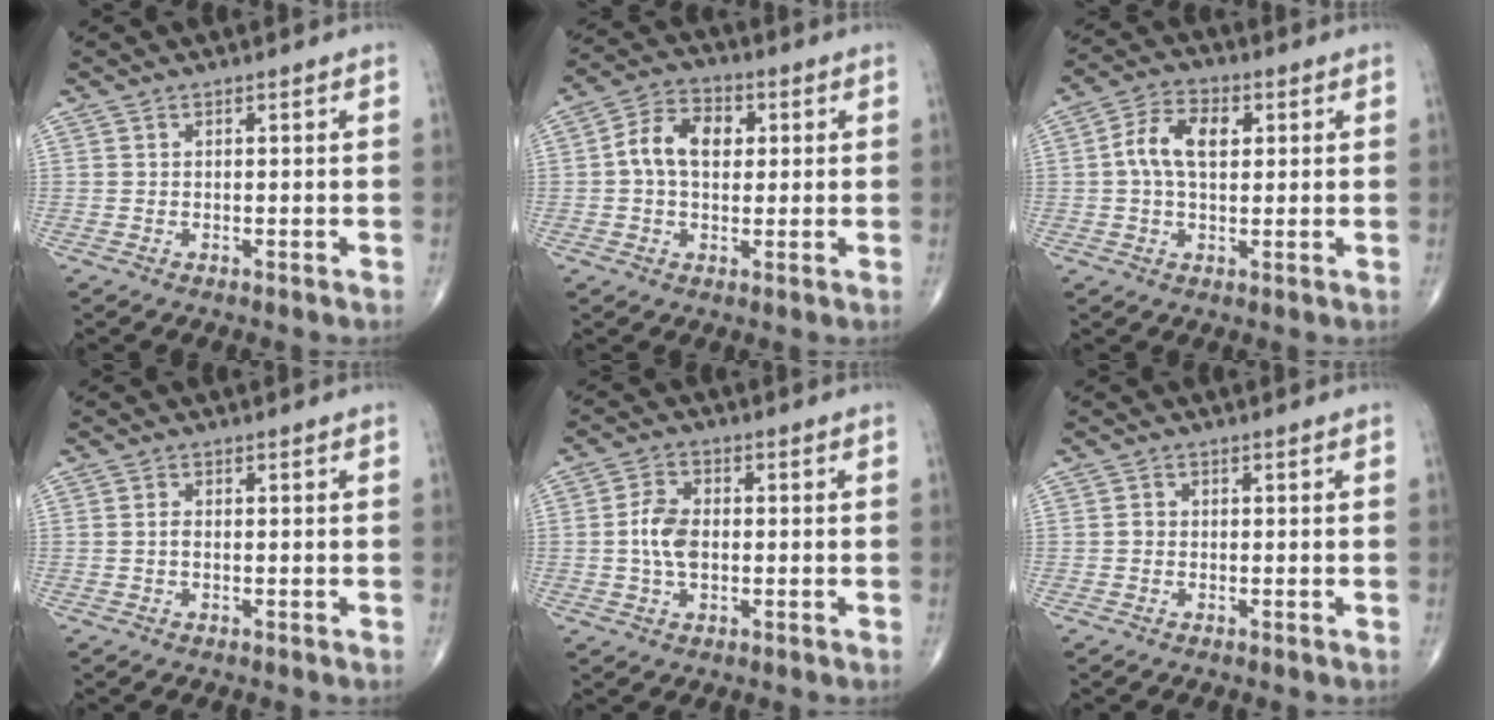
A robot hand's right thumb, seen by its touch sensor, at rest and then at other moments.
{"total": 8.9, "force": [1.1, 6.0, 6.4], "torque": [-0.099, 0.020, 0.011]}
{"total": 8.2, "force": [1.3, 4.9, 6.5], "torque": [-0.114, 0.016, 0.018]}
{"total": 1.1, "force": [-0.1, 0.6, 0.9], "torque": [-0.018, 0.001, -0.002]}
{"total": 6.2, "force": [-0.3, 3.8, 4.9], "torque": [-0.096, 0.009, -0.009]}
{"total": 0.9, "force": [-0.2, 0.8, 0.4], "torque": [-0.002, 0.003, -0.007]}